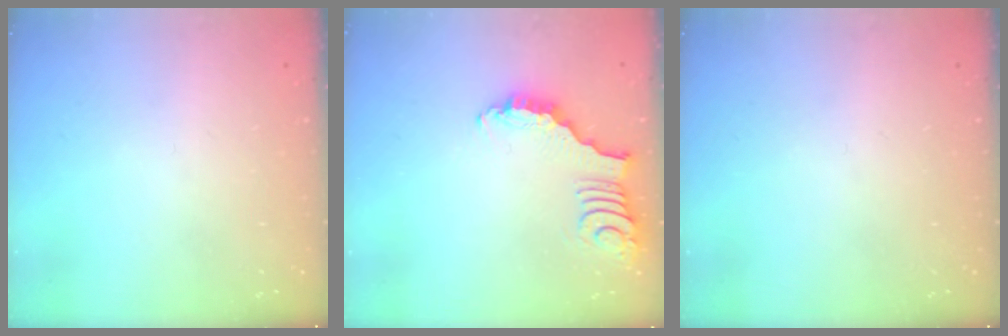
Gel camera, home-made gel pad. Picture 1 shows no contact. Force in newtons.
{"total": 2.9, "press": 2.8, "slide": 0.4}
{"total": 0.0}